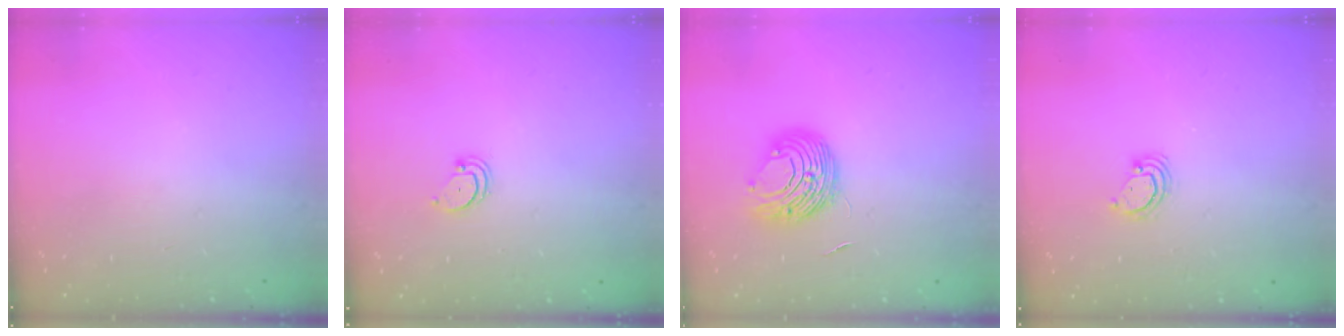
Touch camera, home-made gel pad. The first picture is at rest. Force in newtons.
{"total": 1.8, "press": 1.8, "slide": 0.2}
{"total": 9.4, "press": 9.3, "slide": 1.0}
{"total": 2.6, "press": 2.6, "slide": 0.3}